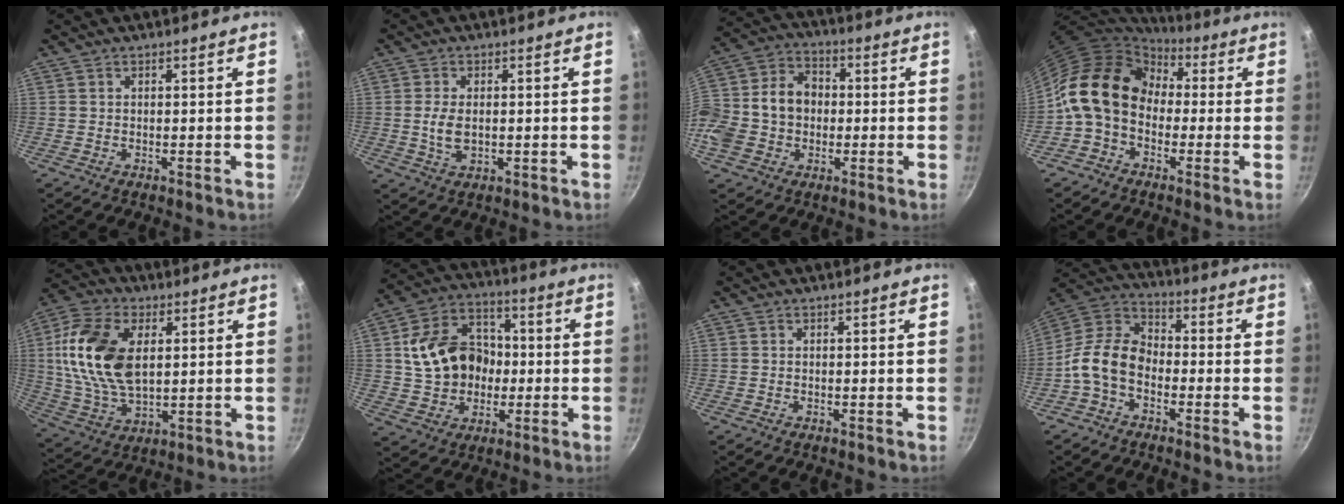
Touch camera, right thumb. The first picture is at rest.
{"total": 4.9, "force": [-0.1, 2.8, 4.0], "torque": [-0.078, 0.000, 0.001]}
{"total": 16.5, "force": [-1.3, 13.1, 9.9], "torque": [-0.182, 0.042, -0.033]}
{"total": 14.8, "force": [0.5, 11.6, 9.2], "torque": [-0.134, 0.036, -0.015]}
{"total": 17.9, "force": [3.4, 10.6, 14.0], "torque": [-0.260, -0.003, 0.066]}
{"total": 16.0, "force": [0.4, 12.8, 9.5], "torque": [-0.133, 0.035, 0.008]}
{"total": 0.0}
{"total": 11.1, "force": [-3.6, 7.4, 7.4], "torque": [-0.119, 0.045, -0.095]}